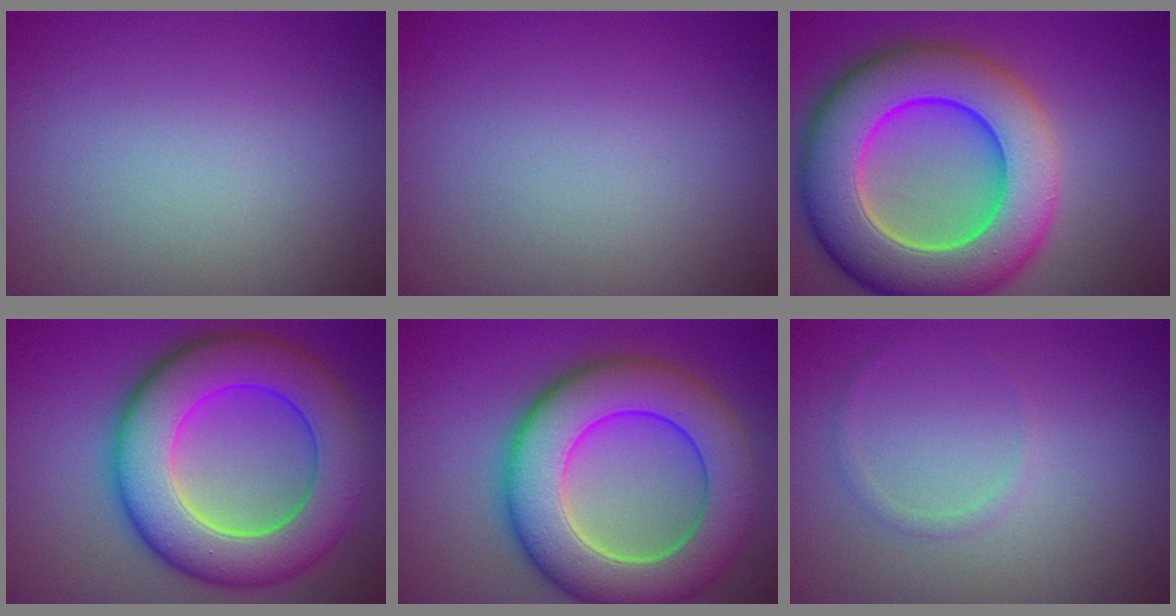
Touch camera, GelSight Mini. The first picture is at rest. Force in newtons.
{"total": 0.0}
{"total": 13.2, "press": 13.1, "slide": 2.1}
{"total": 11.3, "press": 11.3, "slide": 0.1}
{"total": 11.1, "press": 11.1, "slide": 0.3}
{"total": 0.8, "press": 0.8, "slide": 0.0}